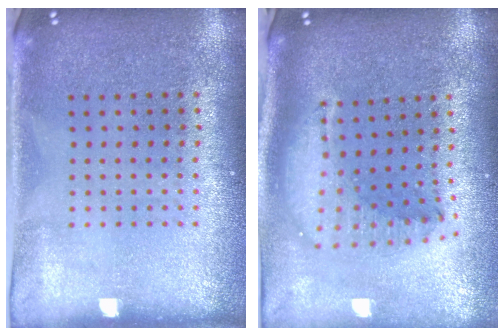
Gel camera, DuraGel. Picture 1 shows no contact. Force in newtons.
{"total": 1.8, "press": 1.5, "slide": 1.0}